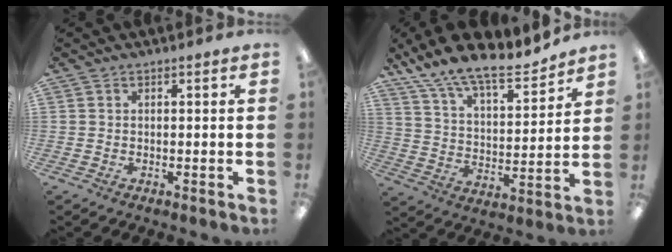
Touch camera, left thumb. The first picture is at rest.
{"total": 15.1, "force": [13.4, 3.8, 5.9], "torque": [-0.118, -0.096, 0.238]}